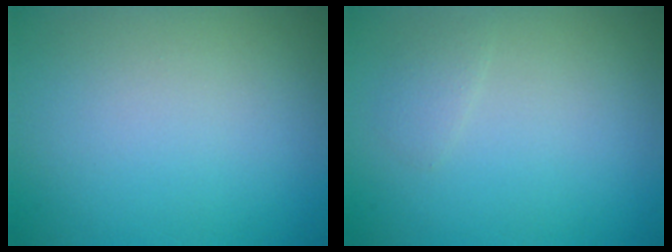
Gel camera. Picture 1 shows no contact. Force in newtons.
{"total": 0.9, "press": 0.9, "slide": 0.0}